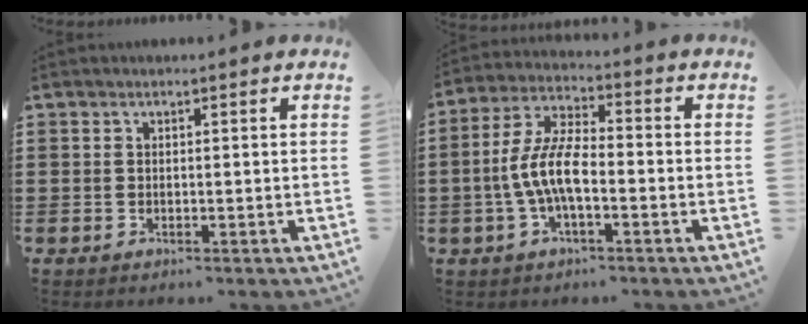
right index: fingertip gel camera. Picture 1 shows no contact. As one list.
[{"total": 8.2, "force": [-2.1, 2.9, 7.4], "torque": [-0.174, -0.011, -0.047]}]